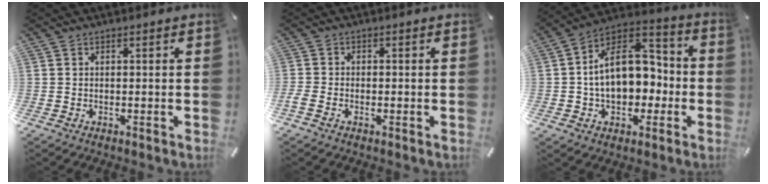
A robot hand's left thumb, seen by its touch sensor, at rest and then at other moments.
{"total": 1.7, "force": [-1.0, 0.9, 1.0], "torque": [-0.019, 0.004, -0.018]}
{"total": 16.6, "force": [-0.6, 12.3, 11.2], "torque": [-0.159, 0.005, -0.009]}